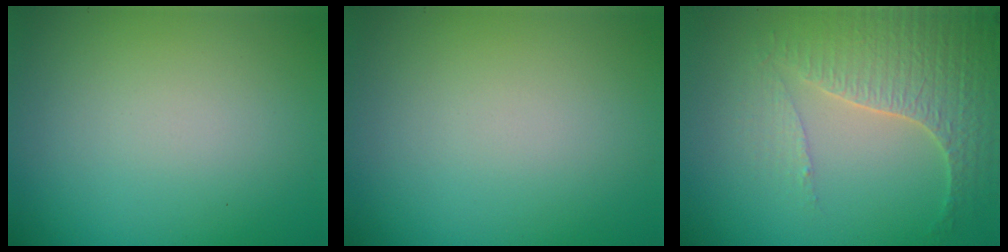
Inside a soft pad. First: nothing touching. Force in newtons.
{"total": 0.0}
{"total": 4.2, "press": 4.0, "slide": 1.3}